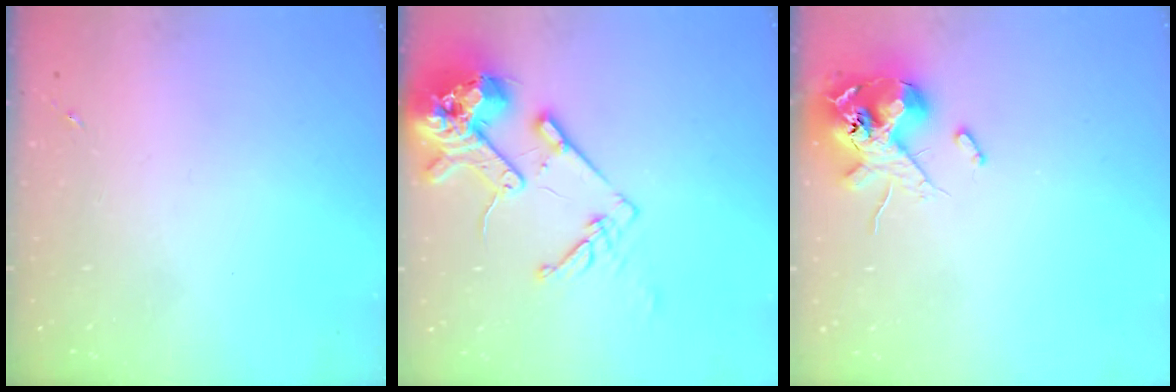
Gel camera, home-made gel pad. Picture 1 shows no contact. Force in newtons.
{"total": 17.0, "press": 16.8, "slide": 2.4}
{"total": 12.7, "press": 12.5, "slide": 2.2}